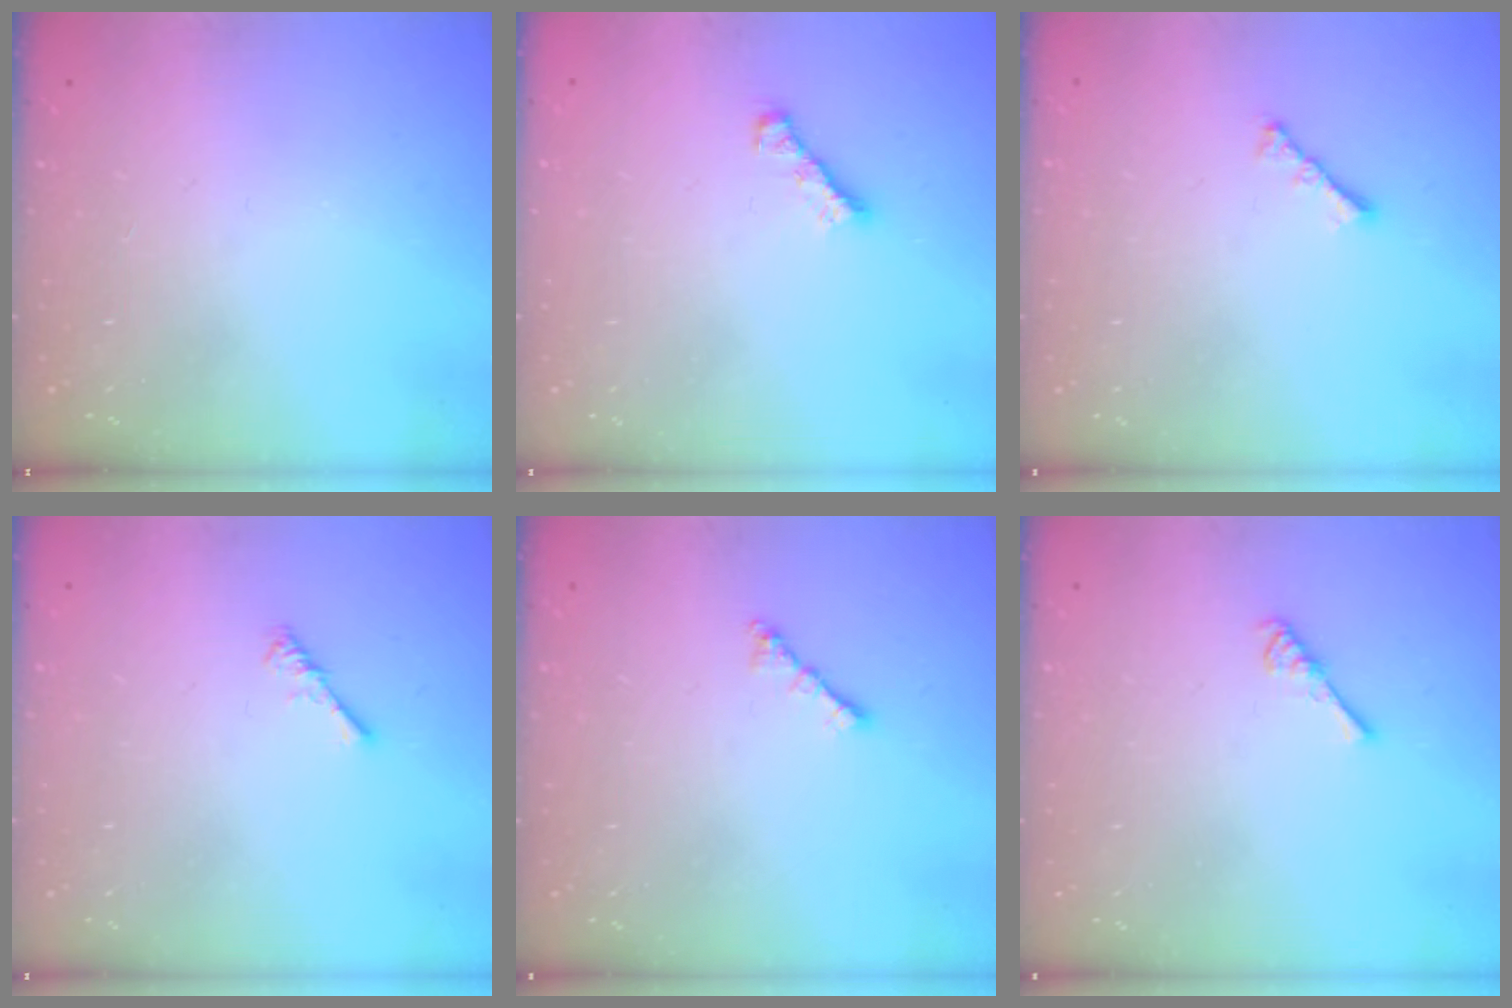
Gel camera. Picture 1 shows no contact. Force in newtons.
{"total": 1.9, "press": 1.8, "slide": 0.6}
{"total": 2.4, "press": 2.3, "slide": 0.6}
{"total": 0.9, "press": 0.9, "slide": 0.3}
{"total": 2.0, "press": 1.9, "slide": 0.6}
{"total": 2.7, "press": 2.6, "slide": 0.4}